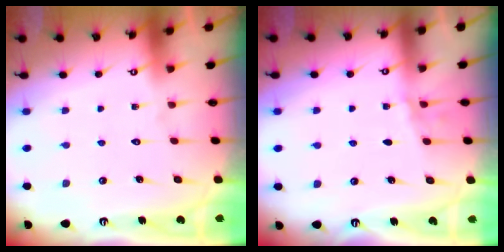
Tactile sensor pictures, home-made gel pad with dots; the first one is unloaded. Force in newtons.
{"total": 2.4, "press": 2.3, "slide": 0.3}